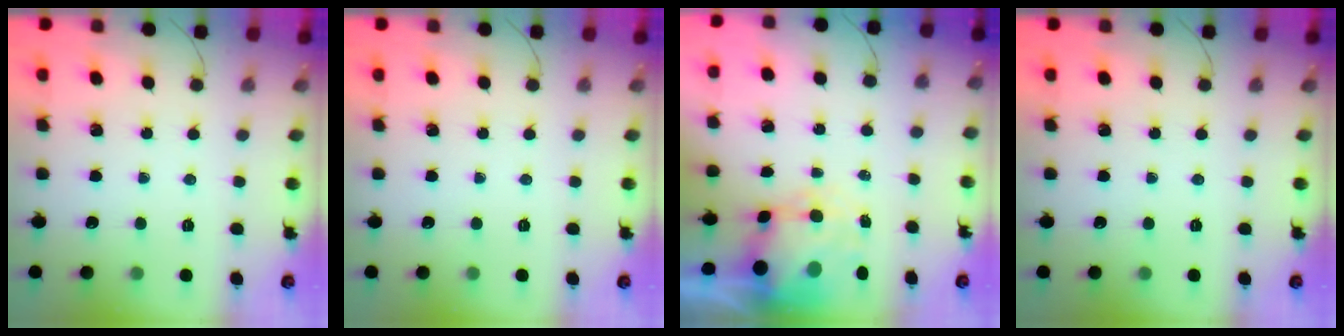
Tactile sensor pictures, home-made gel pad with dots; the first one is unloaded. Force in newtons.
{"total": 0.0}
{"total": 7.6, "press": 7.4, "slide": 1.7}
{"total": 0.0}